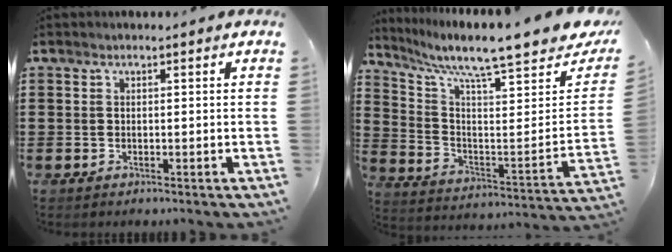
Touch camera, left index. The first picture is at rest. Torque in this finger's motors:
{"motor_torque": [2.14, 0.00, 0.75, 0.21]}